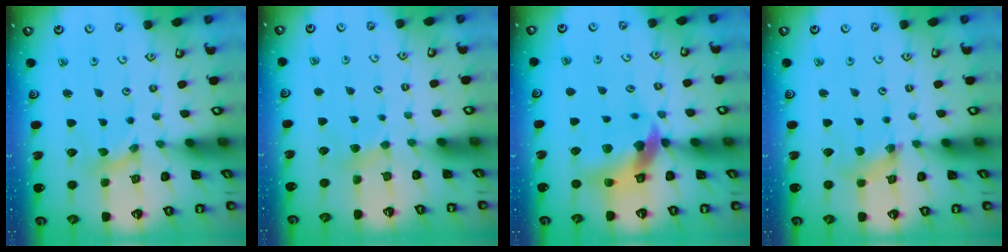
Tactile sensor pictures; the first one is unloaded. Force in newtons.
{"total": 2.9, "press": 2.9, "slide": 0.5}
{"total": 12.6, "press": 12.5, "slide": 1.6}
{"total": 2.7, "press": 2.6, "slide": 0.4}